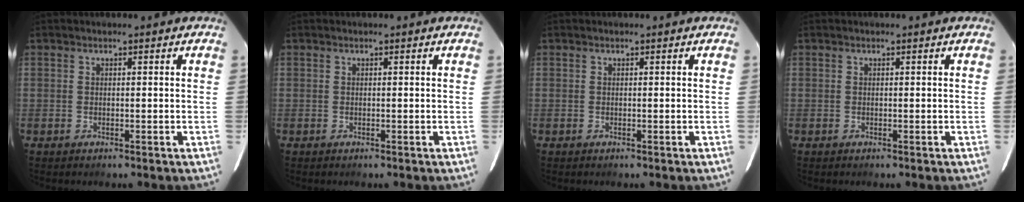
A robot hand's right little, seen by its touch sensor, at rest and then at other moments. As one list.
[{"total": 0.0}, {"total": 0.0}, {"total": 0.0}]